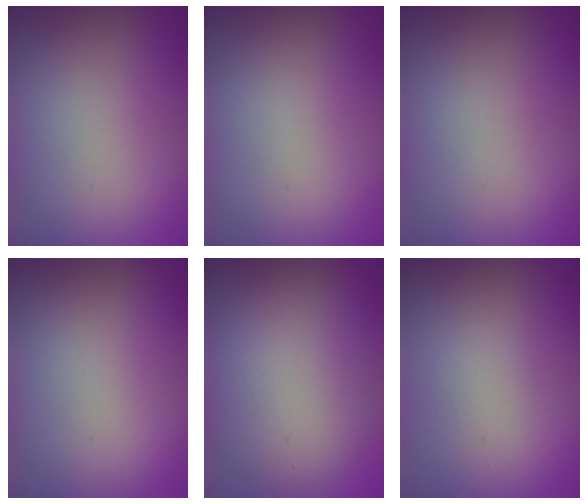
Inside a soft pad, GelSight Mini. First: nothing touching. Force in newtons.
{"total": 0.0}
{"total": 0.0}
{"total": 0.0}
{"total": 7.1, "press": 7.1, "slide": 0.5}
{"total": 1.3, "press": 1.3, "slide": 0.1}